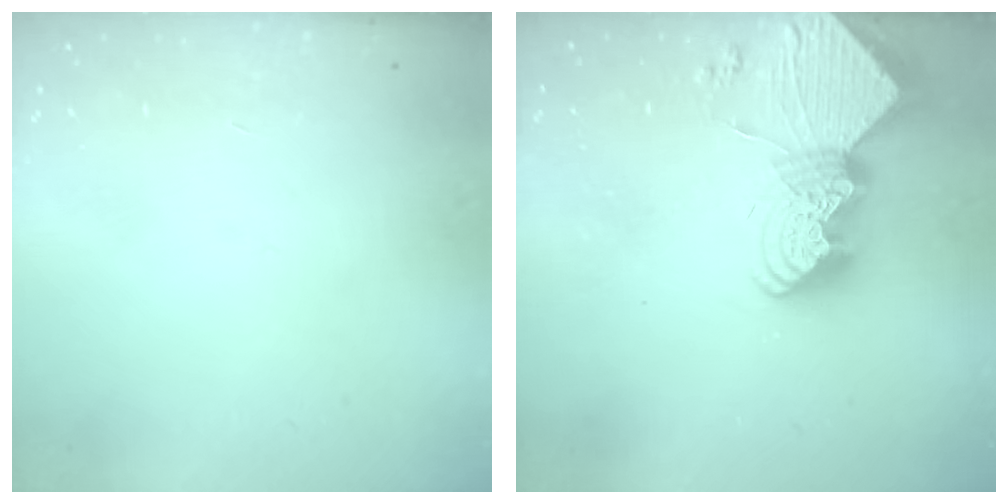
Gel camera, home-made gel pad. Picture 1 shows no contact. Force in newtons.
{"total": 13.3, "press": 13.3, "slide": 1.2}